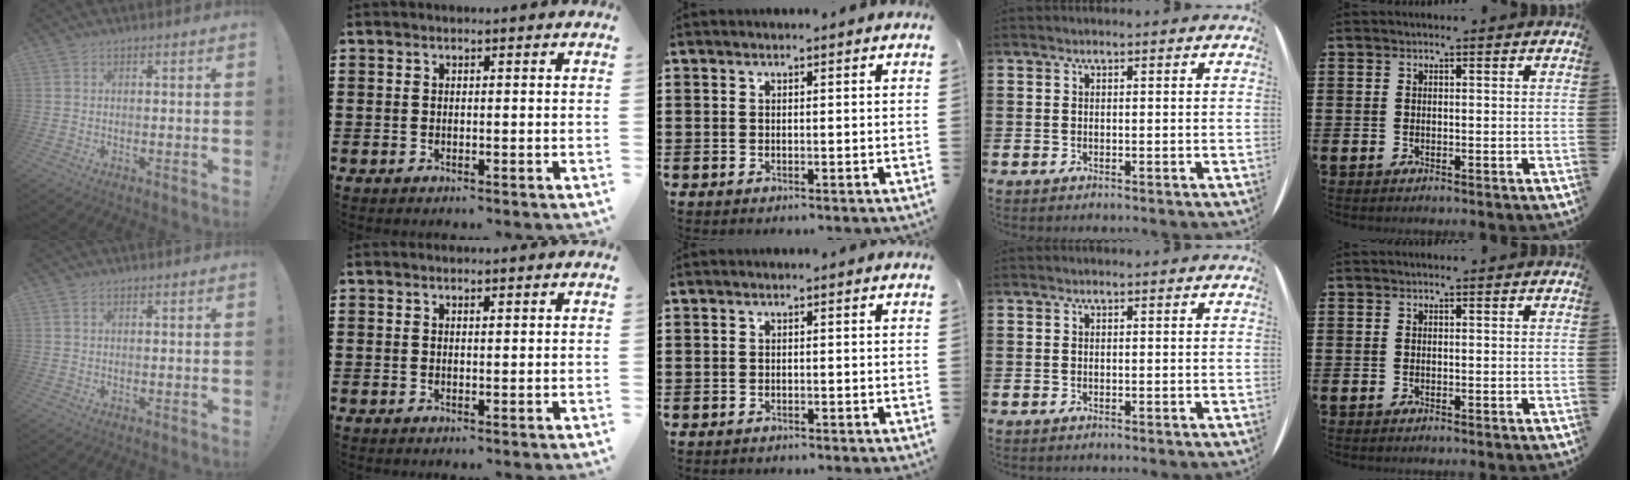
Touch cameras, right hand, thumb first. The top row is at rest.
{"thumb": {"total": 0.7, "force": [0.3, 0.4, 0.4], "torque": [-0.011, 0.004, 0.006]}, "index": {"total": 0.5, "force": [0.4, 0.2, 0.3], "torque": [-0.007, 0.001, 0.007]}, "middle": {"total": 0.5, "force": [-0.5, 0.0, 0.0], "torque": [-0.002, -0.002, -0.011]}}